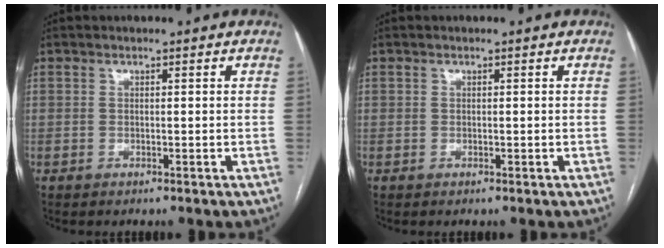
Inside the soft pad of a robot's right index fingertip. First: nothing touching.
{"total": 0.0}